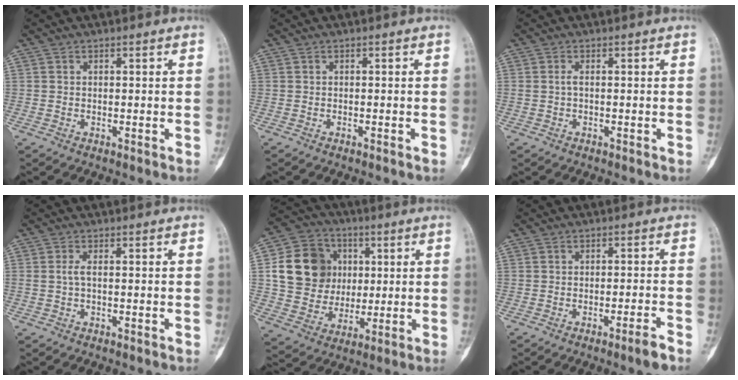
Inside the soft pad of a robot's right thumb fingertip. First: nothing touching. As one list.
[{"total": 0.5, "force": [-0.4, 0.1, 0.3], "torque": [-0.009, 0.003, -0.004]}, {"total": 1.0, "force": [0.0, 0.3, 0.9], "torque": [-0.023, -0.001, 0.001]}, {"total": 1.5, "force": [0.0, 0.5, 1.5], "torque": [-0.037, 0.000, 0.001]}, {"total": 15.8, "force": [3.0, 13.6, 7.6], "torque": [-0.106, 0.004, 0.059]}, {"total": 3.0, "force": [-2.2, -0.2, 2.1], "torque": [-0.040, 0.012, -0.033]}]